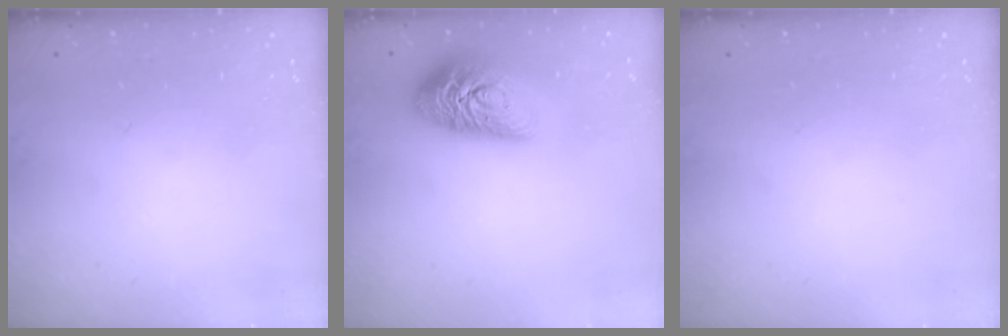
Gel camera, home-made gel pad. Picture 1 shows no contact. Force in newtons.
{"total": 16.3, "press": 16.2, "slide": 1.5}
{"total": 0.0}